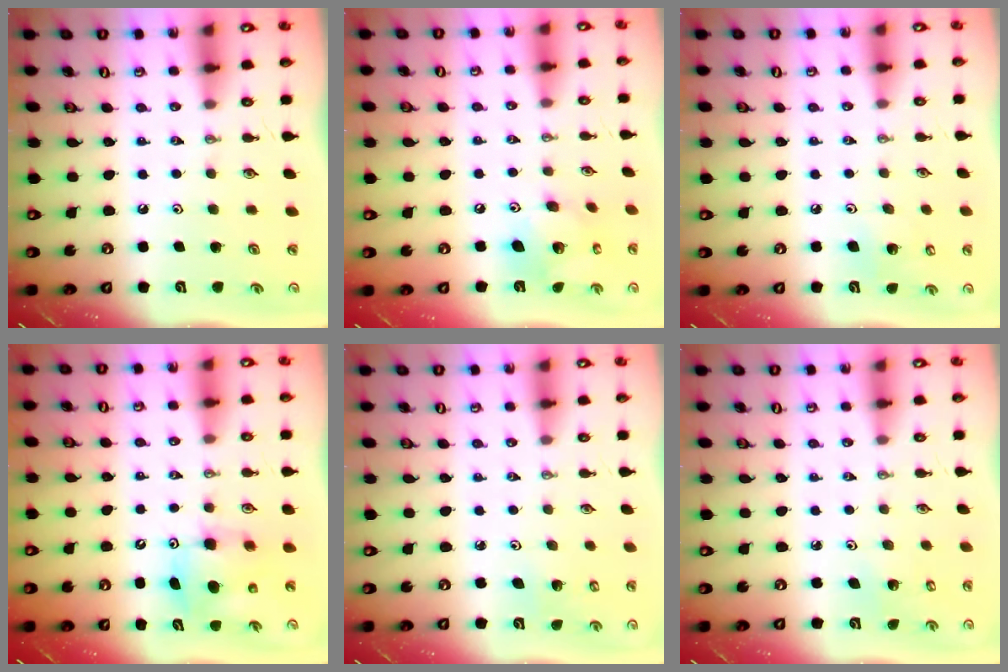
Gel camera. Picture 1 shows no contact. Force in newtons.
{"total": 13.4, "press": 13.4, "slide": 1.2}
{"total": 6.5, "press": 6.4, "slide": 1.5}
{"total": 7.7, "press": 7.7, "slide": 0.4}
{"total": 3.0, "press": 2.8, "slide": 1.1}
{"total": 2.8, "press": 2.8, "slide": 0.3}